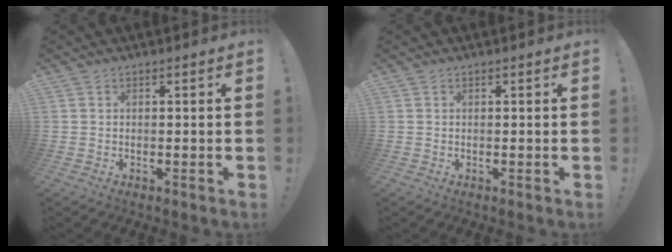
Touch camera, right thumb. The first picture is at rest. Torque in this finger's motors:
{"motor_torque": [0.00, -0.03, -0.09, 0.08, 0.00]}